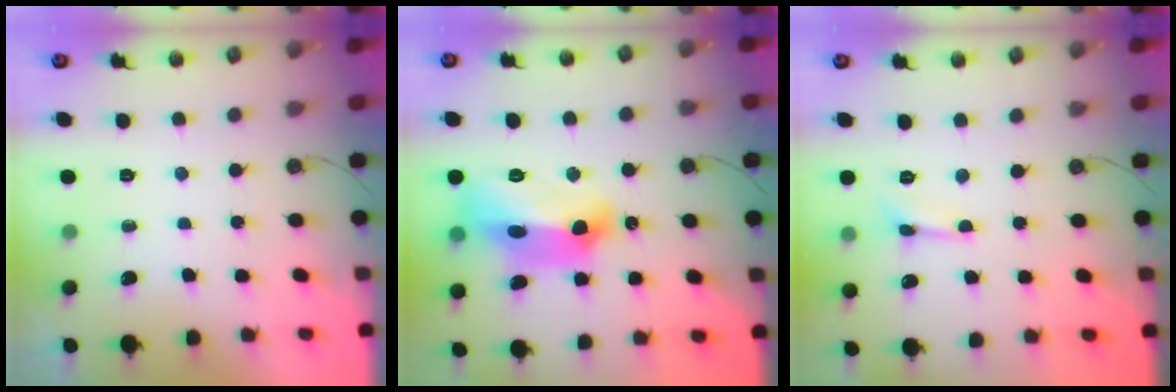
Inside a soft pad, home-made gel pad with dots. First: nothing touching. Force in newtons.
{"total": 13.6, "press": 13.6, "slide": 1.0}
{"total": 0.0}